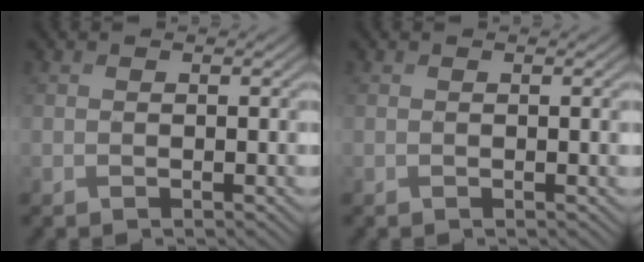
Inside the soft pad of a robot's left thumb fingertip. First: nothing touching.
{"total": 0.8, "force": [0.1, 0.1, 0.8], "torque": [-0.012, 0.001, 0.001]}